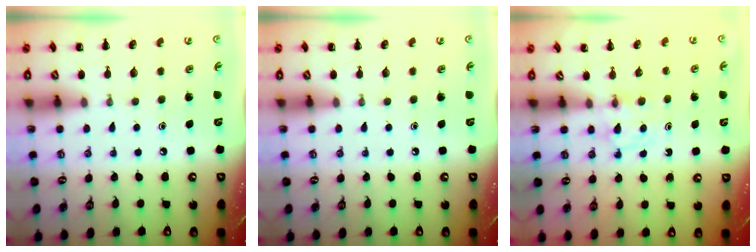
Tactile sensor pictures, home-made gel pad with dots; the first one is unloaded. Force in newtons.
{"total": 0.0}
{"total": 3.8, "press": 3.6, "slide": 1.3}